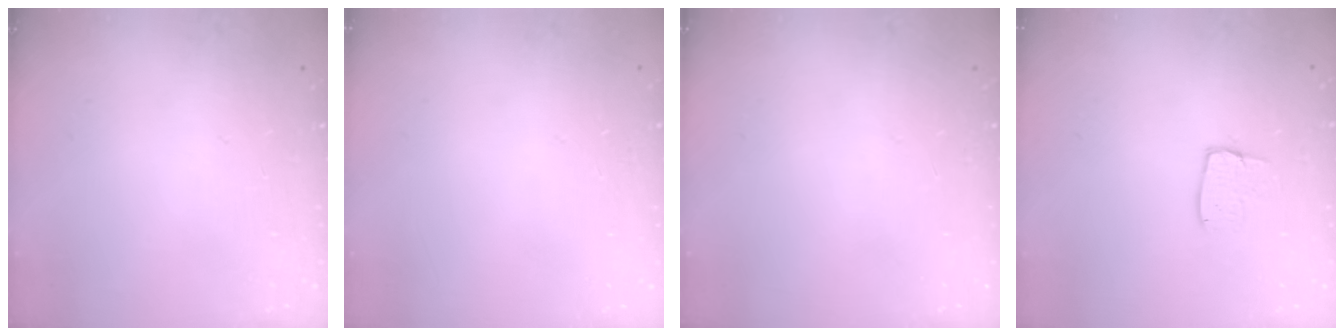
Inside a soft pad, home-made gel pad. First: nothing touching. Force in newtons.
{"total": 0.0}
{"total": 0.0}
{"total": 5.1, "press": 5.1, "slide": 0.4}